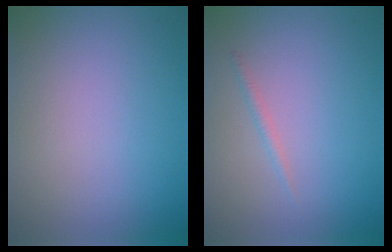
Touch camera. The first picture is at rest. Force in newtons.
{"total": 0.7, "press": 0.7, "slide": 0.1}